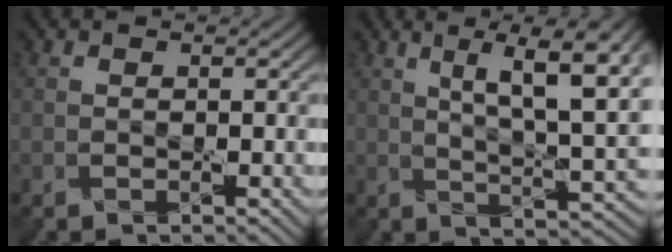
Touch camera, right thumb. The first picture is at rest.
{"total": 11.4, "force": [3.9, 3.4, 10.2], "torque": [-0.171, 0.005, 0.059]}